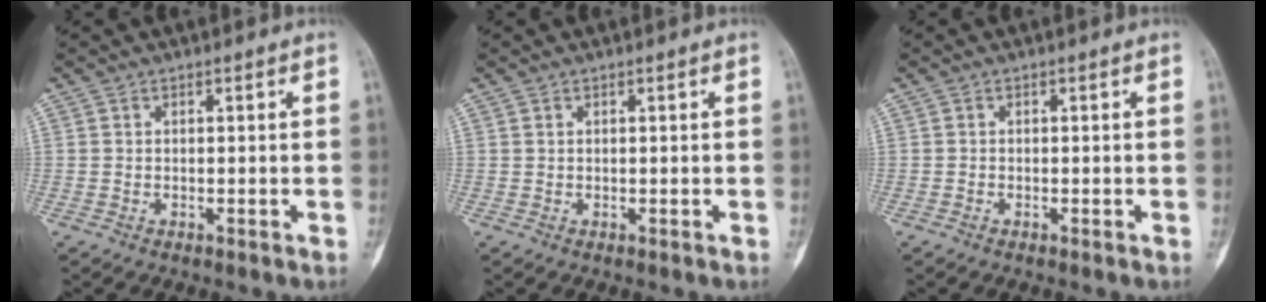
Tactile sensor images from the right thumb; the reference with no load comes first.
{"total": 0.0}
{"total": 0.0}